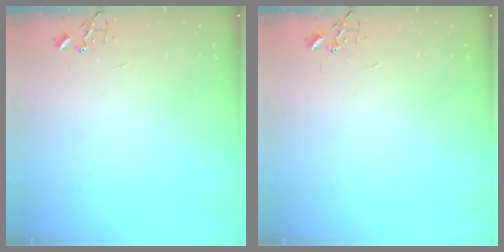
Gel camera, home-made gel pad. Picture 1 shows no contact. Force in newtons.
{"total": 0.0}